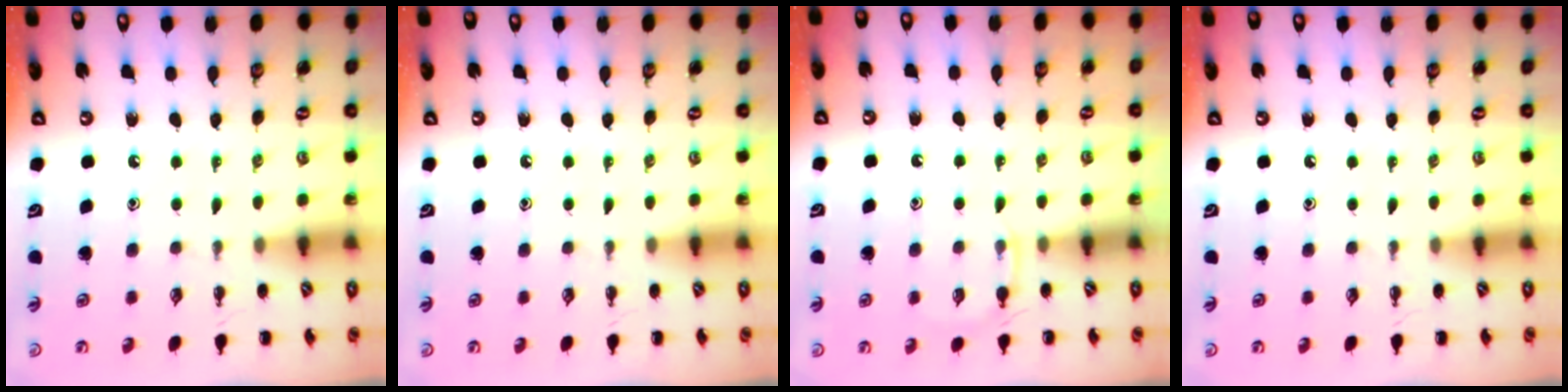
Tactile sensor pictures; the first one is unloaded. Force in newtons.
{"total": 0.0}
{"total": 3.7, "press": 3.4, "slide": 1.4}
{"total": 0.0}